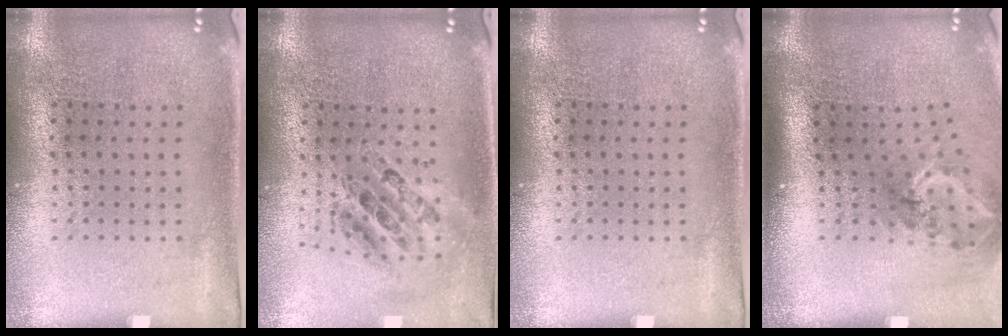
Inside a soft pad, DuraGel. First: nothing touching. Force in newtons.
{"total": 0.8, "press": 0.7, "slide": 0.1}
{"total": 0.0}
{"total": 2.0, "press": 1.3, "slide": 1.5}